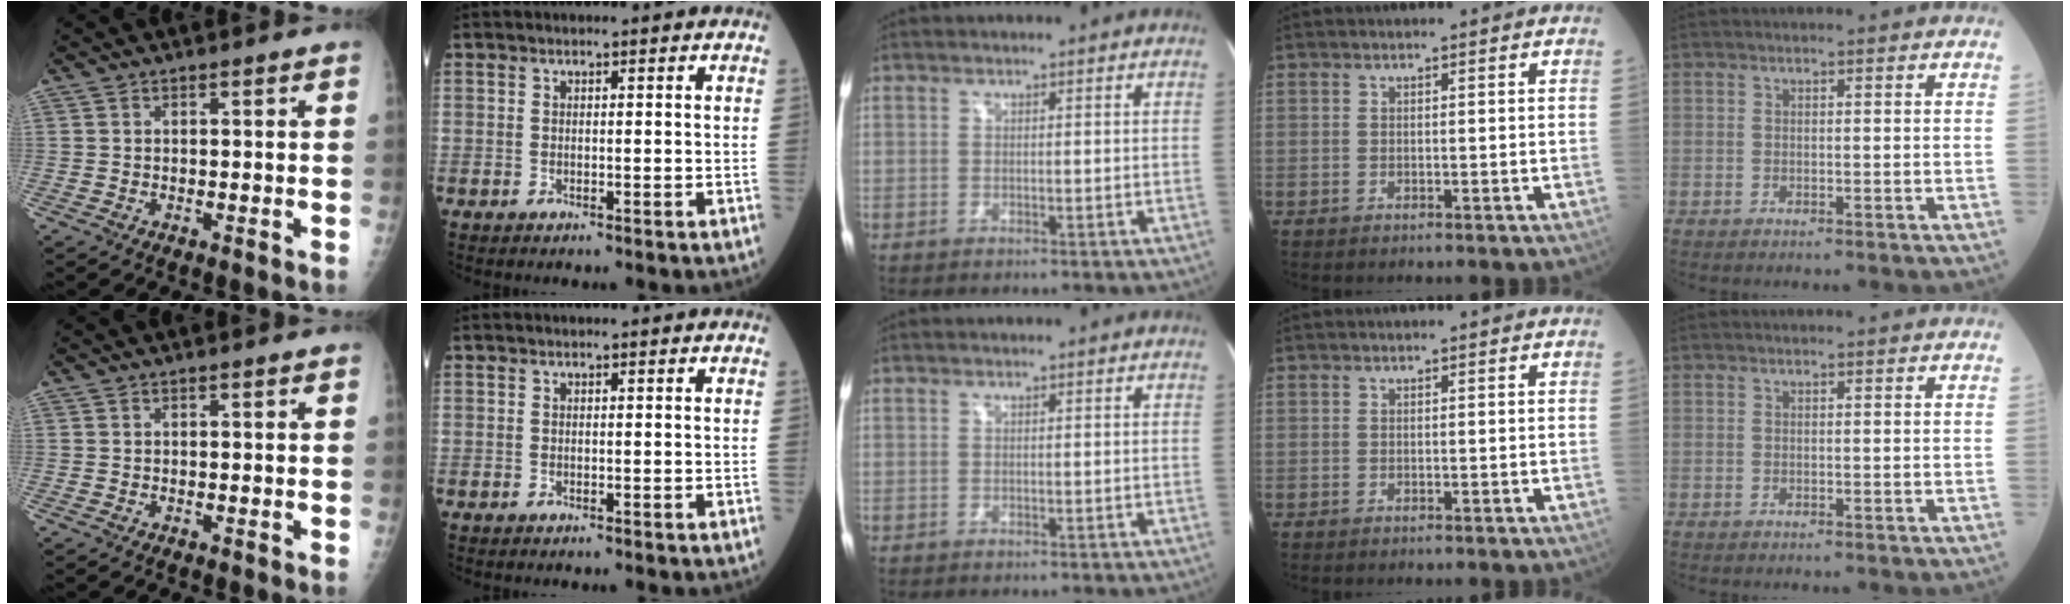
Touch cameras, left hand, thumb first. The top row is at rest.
{}